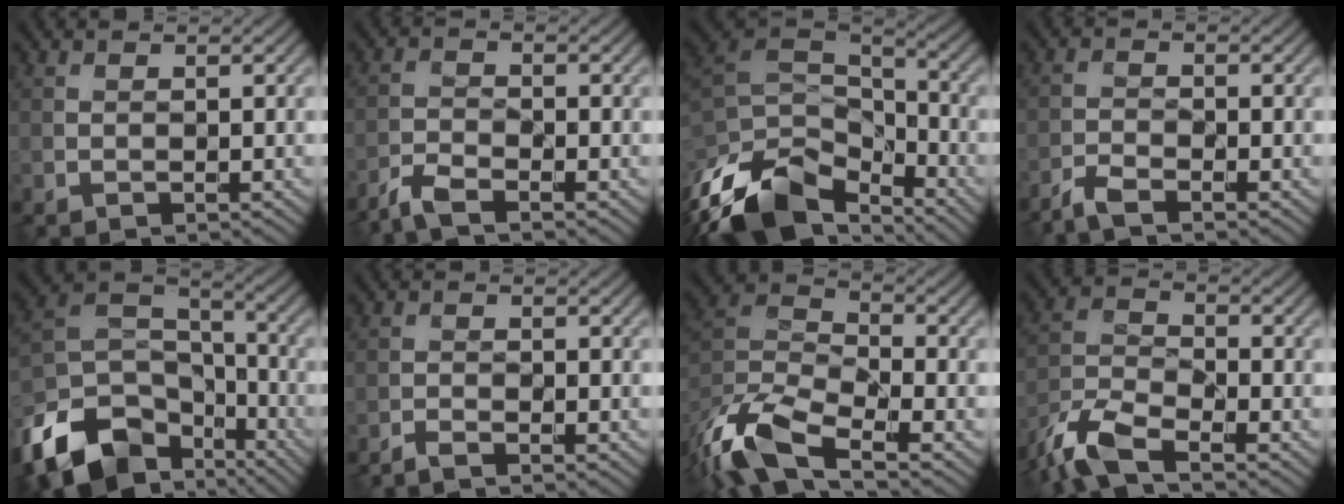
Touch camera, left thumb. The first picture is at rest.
{"total": 3.6, "force": [-3.1, 0.5, 1.8], "torque": [-0.044, -0.006, -0.072]}
{"total": 15.6, "force": [-9.7, 8.3, 9.0], "torque": [-0.248, -0.024, -0.167]}
{"total": 3.0, "force": [-2.6, 0.3, 1.5], "torque": [-0.036, -0.005, -0.061]}
{"total": 15.0, "force": [-9.1, 9.1, 7.8], "torque": [-0.206, -0.031, -0.169]}
{"total": 1.7, "force": [-1.5, 0.0, 0.7], "torque": [-0.017, -0.003, -0.037]}
{"total": 12.6, "force": [-8.2, 4.7, 8.4], "torque": [-0.189, -0.016, -0.170]}
{"total": 8.7, "force": [-6.4, 2.6, 5.3], "torque": [-0.119, -0.013, -0.147]}